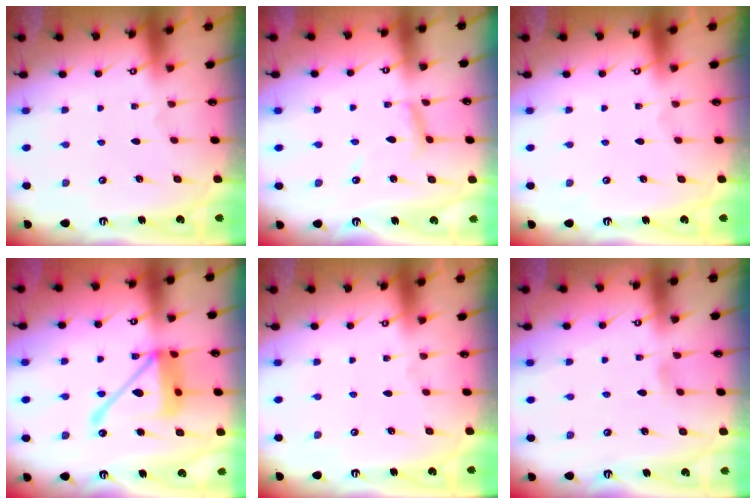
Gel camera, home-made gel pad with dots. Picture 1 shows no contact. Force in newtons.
{"total": 7.2, "press": 7.2, "slide": 0.5}
{"total": 0.0}
{"total": 16.8, "press": 16.7, "slide": 1.9}
{"total": 0.0}
{"total": 3.4, "press": 3.4, "slide": 0.5}